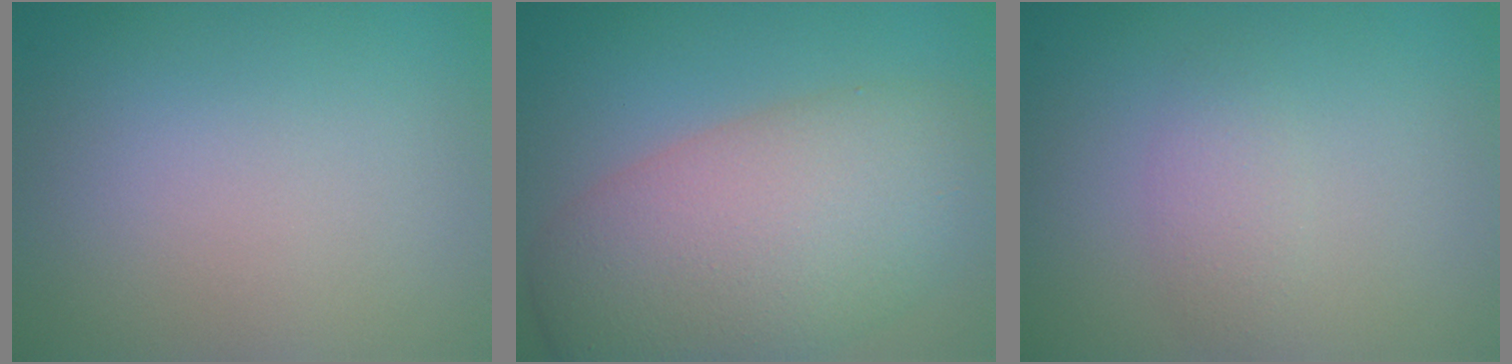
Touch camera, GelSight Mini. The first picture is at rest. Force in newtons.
{"total": 10.3, "press": 10.3, "slide": 0.5}
{"total": 1.7, "press": 1.7, "slide": 0.0}